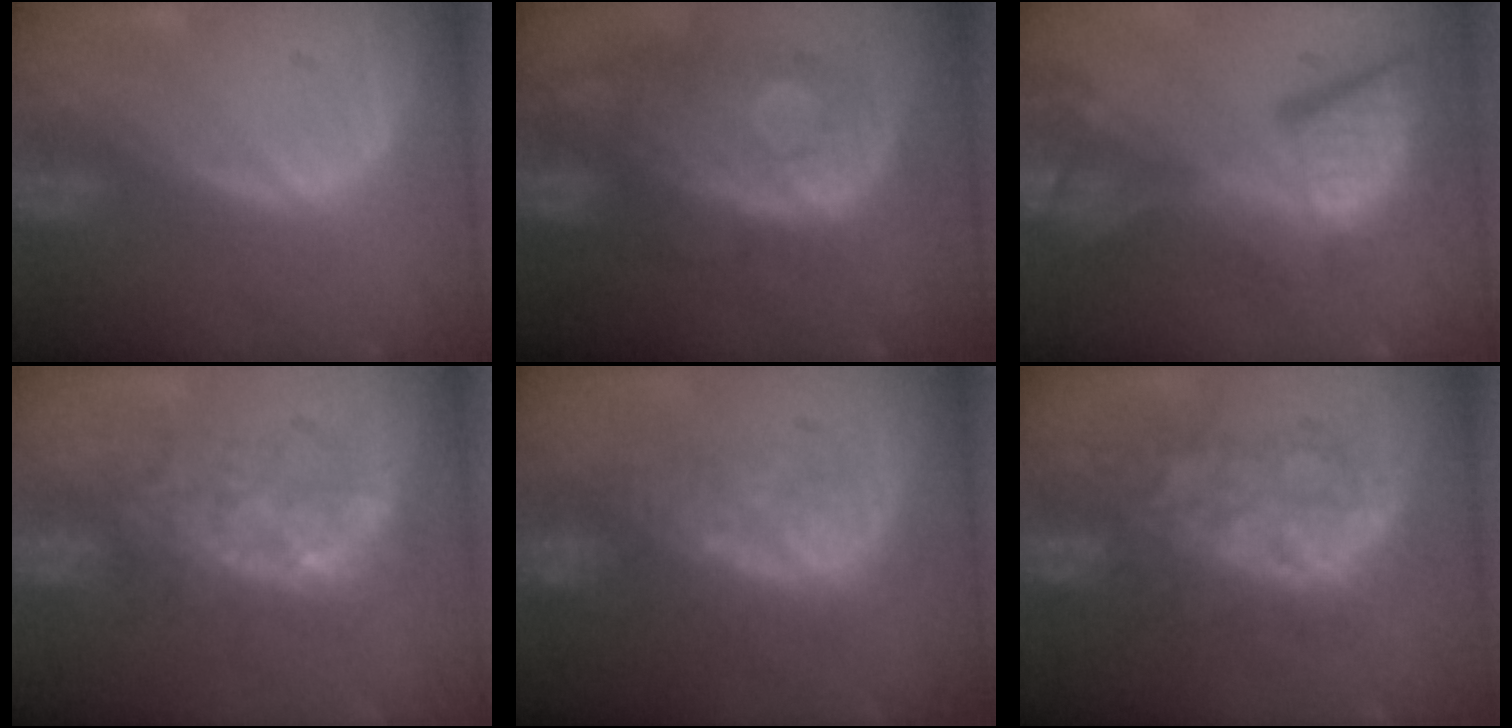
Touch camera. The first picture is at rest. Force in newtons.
{"total": 11.4, "press": 9.8, "slide": 5.8}
{"total": 14.0, "press": 11.3, "slide": 8.2}
{"total": 7.6, "press": 7.1, "slide": 2.8}
{"total": 8.1, "press": 7.7, "slide": 2.7}
{"total": 8.9, "press": 8.9, "slide": 0.3}